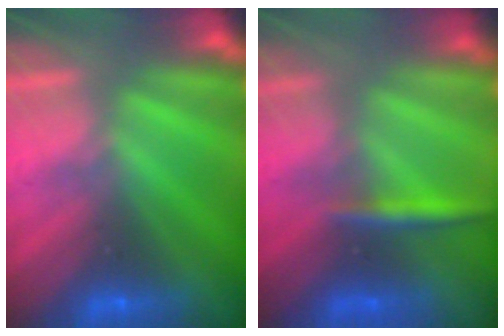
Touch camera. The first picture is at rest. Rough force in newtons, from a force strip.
{"total": 2.7}